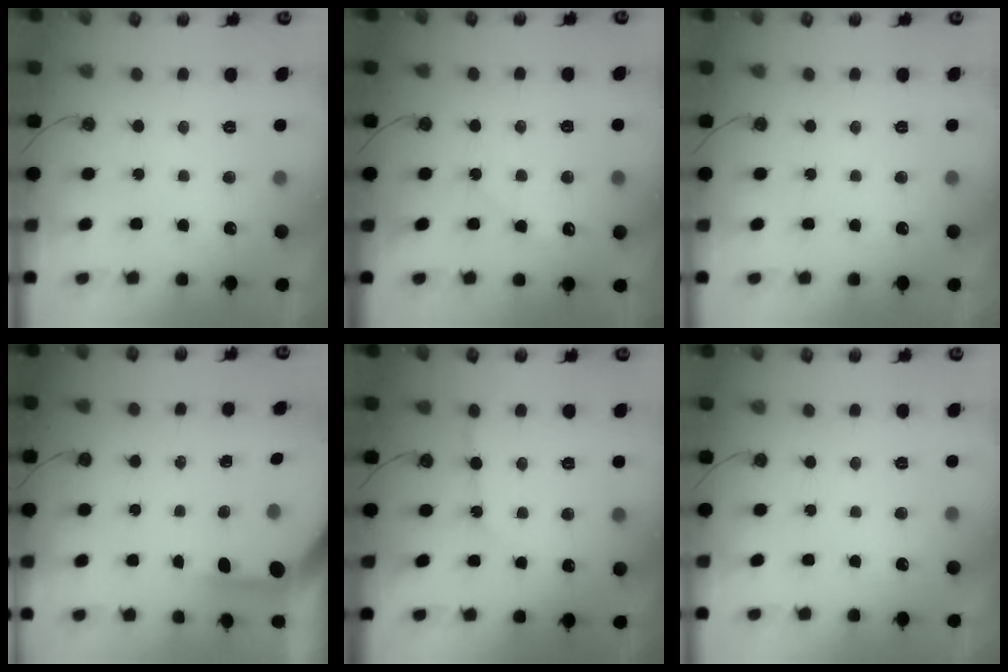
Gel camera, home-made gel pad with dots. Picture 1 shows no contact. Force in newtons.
{"total": 4.6, "press": 4.5, "slide": 0.7}
{"total": 0.0}
{"total": 4.0, "press": 3.9, "slide": 0.4}
{"total": 5.0, "press": 5.0, "slide": 0.4}
{"total": 0.0}